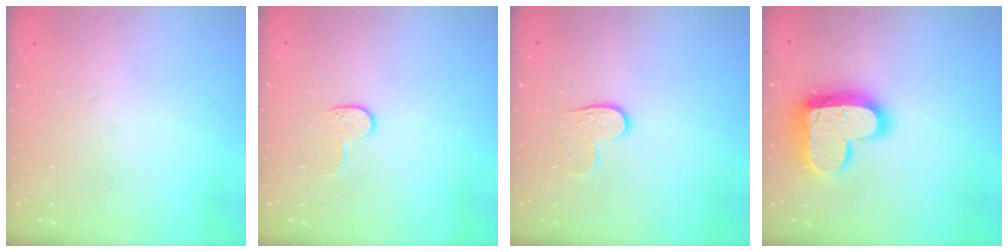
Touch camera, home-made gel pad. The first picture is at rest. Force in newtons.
{"total": 4.2, "press": 4.2, "slide": 0.3}
{"total": 4.0, "press": 4.0, "slide": 0.4}
{"total": 18.0, "press": 18.0, "slide": 1.3}